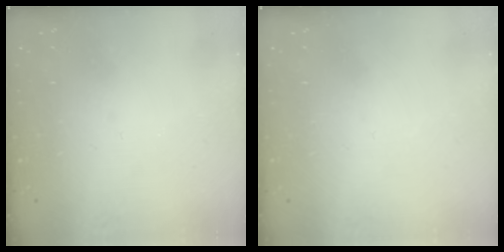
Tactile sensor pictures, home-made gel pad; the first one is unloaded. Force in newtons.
{"total": 1.9, "press": 1.9, "slide": 0.1}